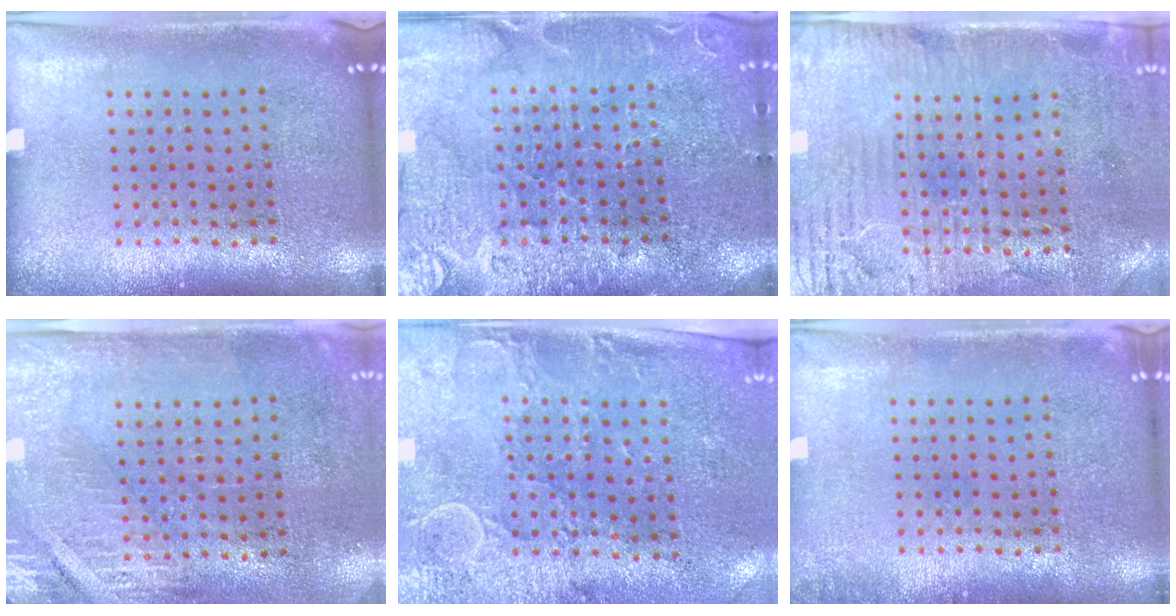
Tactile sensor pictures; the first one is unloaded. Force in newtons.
{"total": 3.6, "press": 3.4, "slide": 1.2}
{"total": 3.3, "press": 2.7, "slide": 1.8}
{"total": 2.9, "press": 2.5, "slide": 1.4}
{"total": 2.9, "press": 2.4, "slide": 1.7}
{"total": 0.7, "press": 0.6, "slide": 0.2}